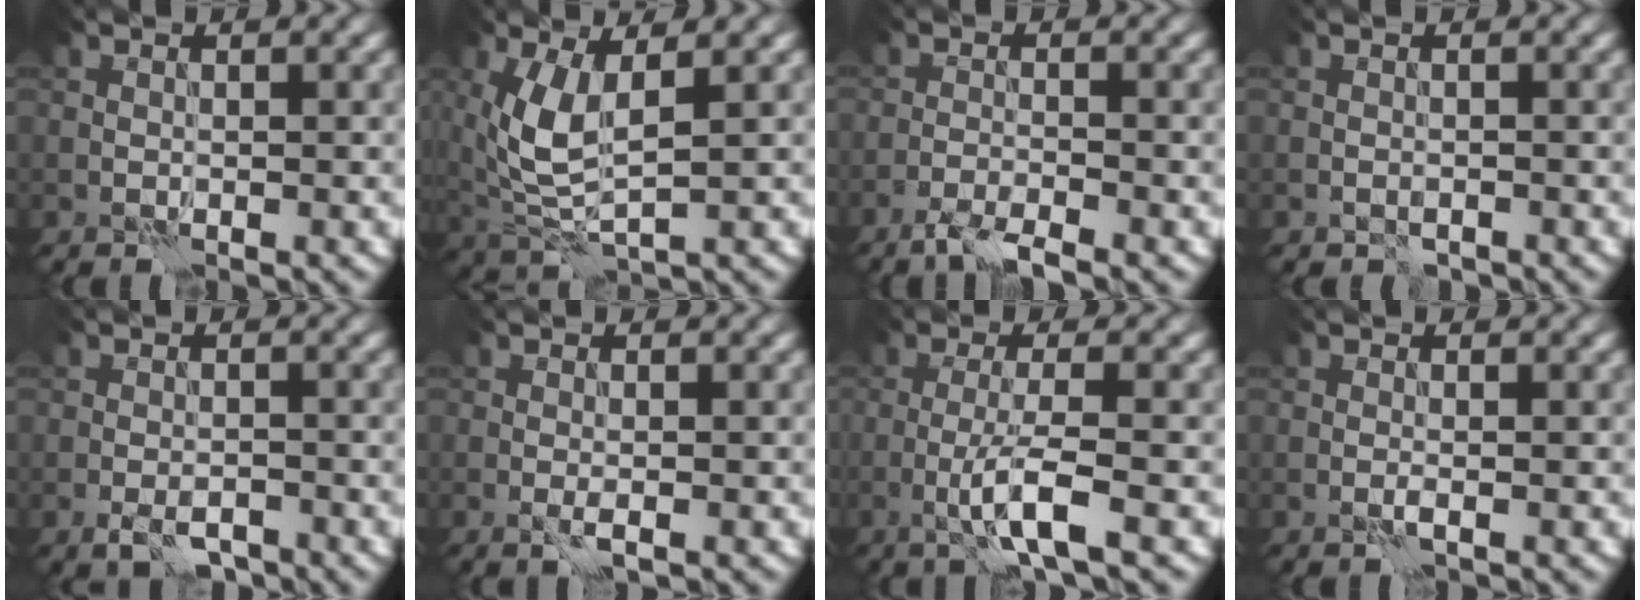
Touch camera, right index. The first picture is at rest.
{"total": 5.1, "force": [1.2, 2.1, 4.4], "torque": [-0.111, -0.006, 0.030]}
{"total": 3.1, "force": [-2.4, 0.4, 1.9], "torque": [-0.036, 0.001, -0.053]}
{"total": 0.8, "force": [-0.7, 0.4, 0.2], "torque": [-0.002, -0.001, -0.015]}
{"total": 2.6, "force": [-1.7, 1.0, 1.7], "torque": [-0.031, -0.001, -0.031]}
{"total": 1.0, "force": [-0.3, 0.1, 1.0], "torque": [-0.020, -0.003, -0.009]}
{"total": 4.0, "force": [-1.4, 0.4, 3.8], "torque": [-0.070, 0.008, -0.036]}
{"total": 0.6, "force": [-0.2, -0.1, 0.5], "torque": [-0.013, -0.001, -0.008]}